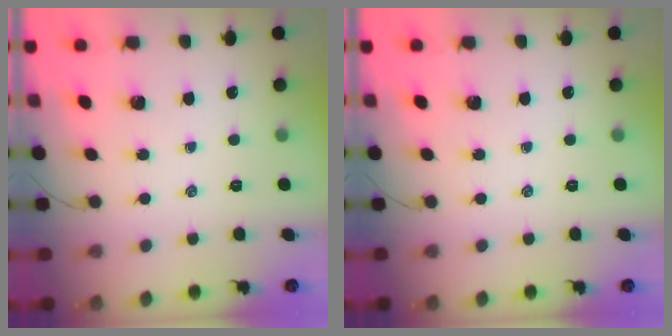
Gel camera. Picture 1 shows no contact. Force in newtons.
{"total": 0.0}